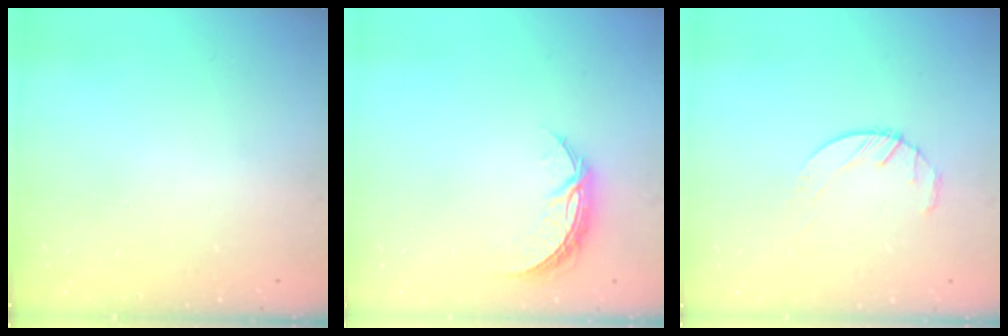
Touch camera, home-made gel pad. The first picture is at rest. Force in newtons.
{"total": 6.8, "press": 6.8, "slide": 0.3}
{"total": 4.8, "press": 4.7, "slide": 0.6}